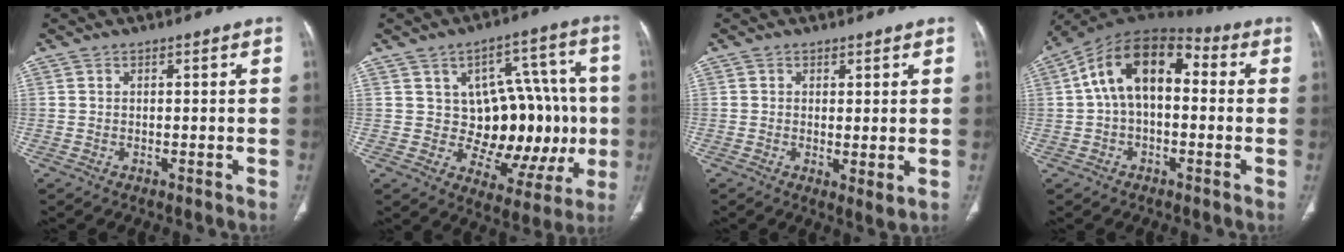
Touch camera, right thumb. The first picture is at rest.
{"total": 19.0, "force": [-0.4, 11.6, 15.1], "torque": [-0.135, 0.019, 0.012]}
{"total": 2.9, "force": [0.1, 1.0, 2.7], "torque": [-0.051, -0.014, 0.002]}
{"total": 14.2, "force": [1.4, 8.5, 11.3], "torque": [-0.175, 0.046, 0.009]}